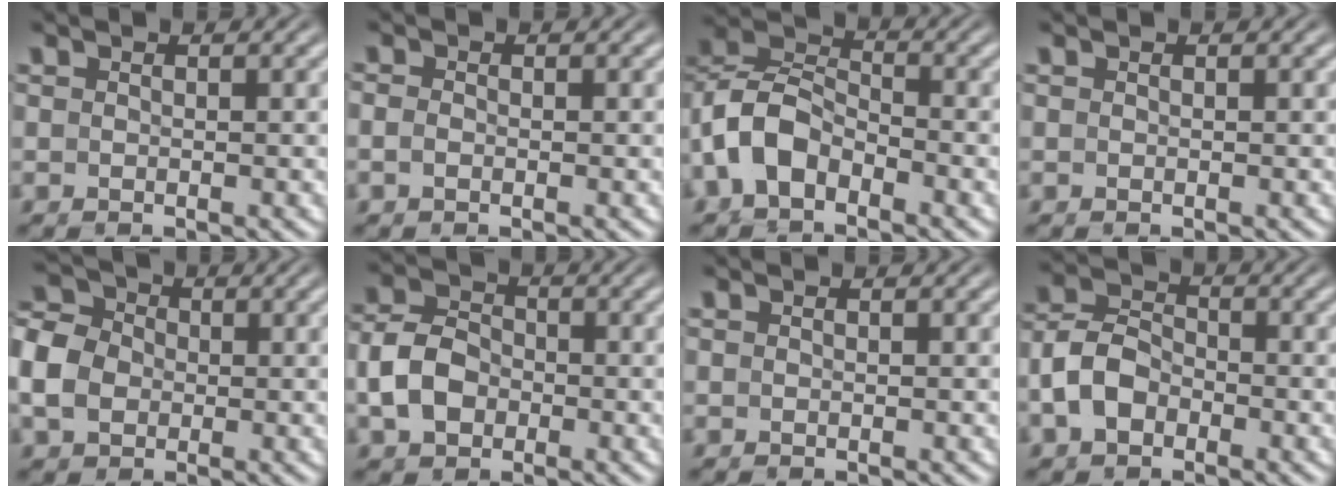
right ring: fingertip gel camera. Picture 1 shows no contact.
{"total": 0.5, "force": [-0.3, 0.1, 0.4], "torque": [-0.011, -0.001, -0.005]}
{"total": 7.8, "force": [-1.7, 6.9, 3.4], "torque": [-0.104, -0.015, -0.037]}
{"total": 0.0}
{"total": 6.5, "force": [0.7, 5.5, 3.4], "torque": [-0.077, 0.004, 0.005]}
{"total": 5.3, "force": [-0.9, 4.4, 2.7], "torque": [-0.056, -0.010, -0.011]}
{"total": 0.0}
{"total": 6.2, "force": [-1.7, 5.2, 2.9], "torque": [-0.072, -0.017, -0.025]}